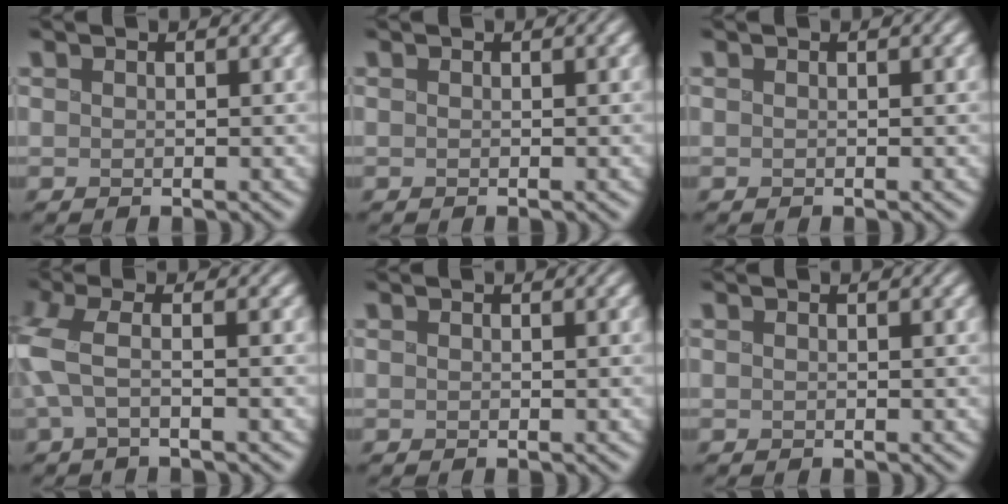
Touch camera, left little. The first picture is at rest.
{"total": 0.0}
{"total": 0.0}
{"total": 4.4, "force": [-0.6, 1.5, 4.1], "torque": [-0.092, 0.005, -0.021]}
{"total": 0.0}
{"total": 0.0}